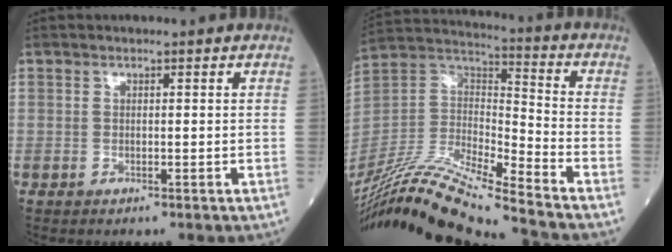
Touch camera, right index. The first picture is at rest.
{"total": 19.7, "force": [-17.3, -0.7, 9.4], "torque": [-0.200, 0.005, -0.325]}